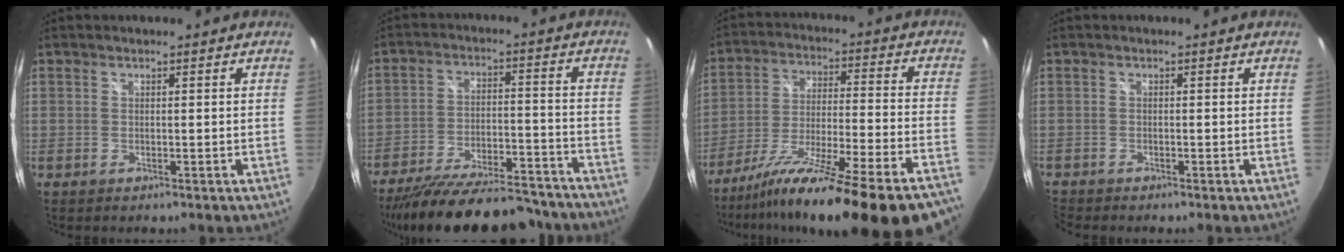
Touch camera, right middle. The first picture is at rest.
{"total": 24.8, "force": [-21.6, 5.8, 10.8], "torque": [-0.195, -0.023, -0.299]}
{"total": 29.4, "force": [-24.3, 1.0, 16.5], "torque": [-0.262, -0.082, -0.364]}
{"total": 1.8, "force": [-1.8, 0.1, 0.2], "torque": [-0.009, -0.013, -0.040]}